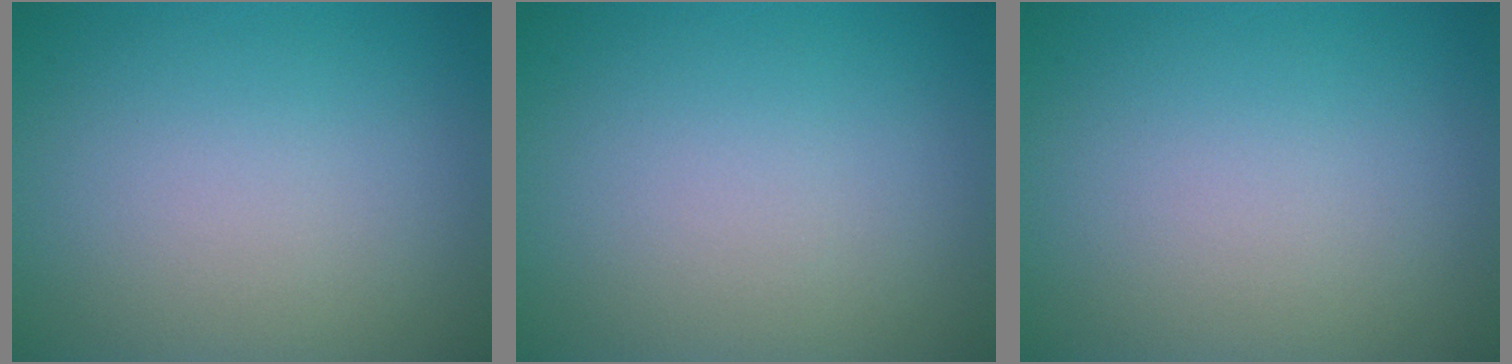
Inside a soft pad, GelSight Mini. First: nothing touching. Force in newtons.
{"total": 0.0}
{"total": 0.0}